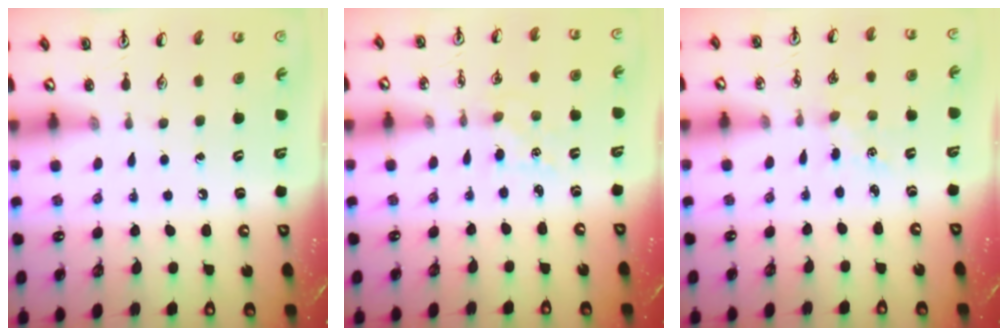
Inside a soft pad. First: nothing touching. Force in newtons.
{"total": 2.8, "press": 2.8, "slide": 0.3}
{"total": 2.7, "press": 2.7, "slide": 0.4}